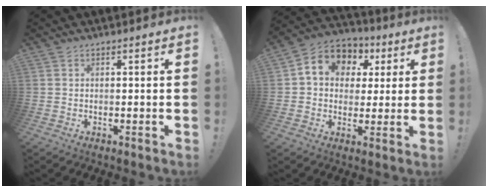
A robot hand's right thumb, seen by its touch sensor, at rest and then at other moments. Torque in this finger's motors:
{"motor_torque": [1.13, 2.34, 0.44, -0.04, 0.00]}